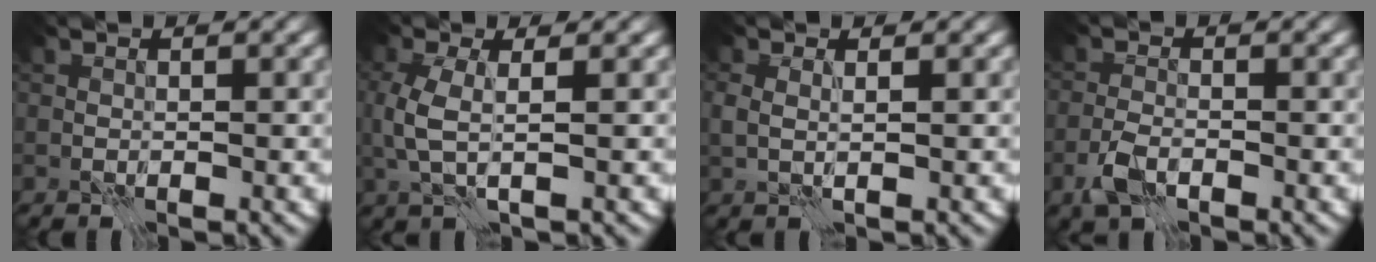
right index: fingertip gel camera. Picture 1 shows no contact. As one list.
[{"total": 2.9, "force": [0.8, 0.6, 2.7], "torque": [-0.070, 0.001, 0.016]}, {"total": 1.3, "force": [1.1, -0.1, 0.7], "torque": [-0.015, 0.001, 0.022]}, {"total": 2.6, "force": [-1.6, 1.0, 1.7], "torque": [-0.039, -0.001, -0.039]}]